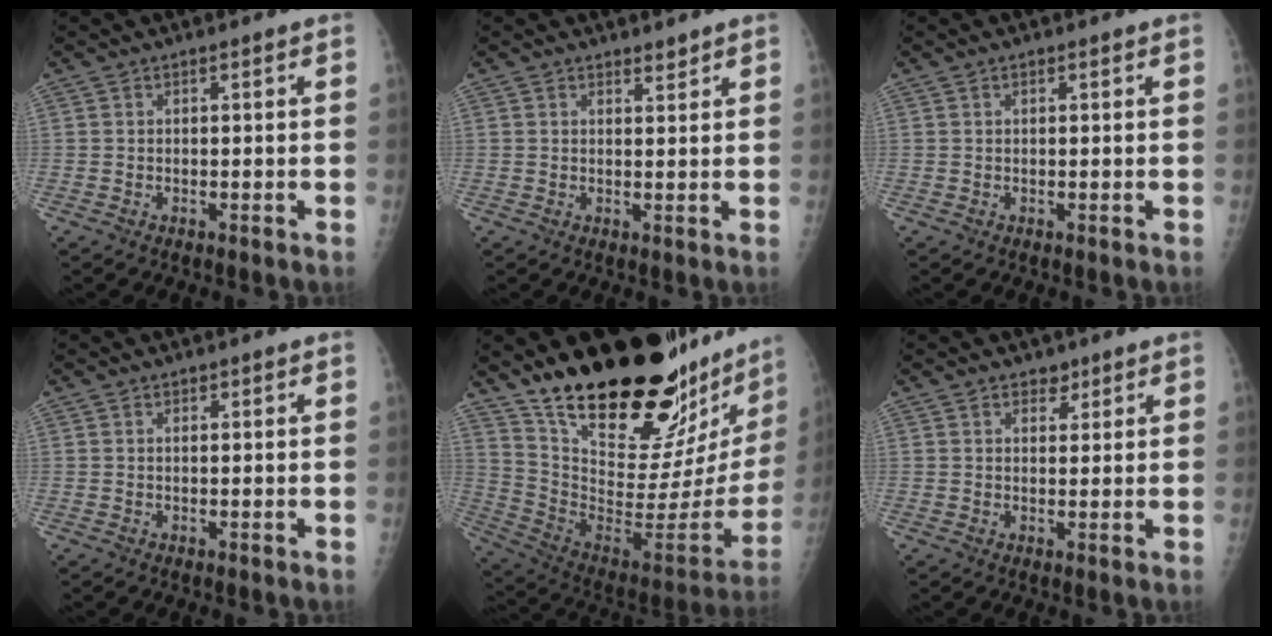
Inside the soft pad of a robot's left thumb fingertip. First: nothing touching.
{"total": 1.6, "force": [1.5, 0.5, 0.4], "torque": [0.005, -0.012, 0.021]}
{"total": 0.7, "force": [0.4, 0.4, 0.4], "torque": [-0.005, -0.001, 0.005]}
{"total": 0.7, "force": [0.5, 0.4, 0.4], "torque": [-0.004, -0.002, 0.007]}
{"total": 34.6, "force": [26.3, 9.8, 20.2], "torque": [-0.299, -0.155, 0.400]}
{"total": 2.7, "force": [1.9, 1.7, 0.9], "torque": [0.006, -0.011, 0.027]}